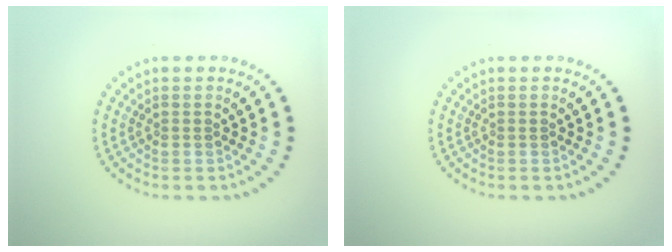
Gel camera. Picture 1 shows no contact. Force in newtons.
{"total": 0.0}